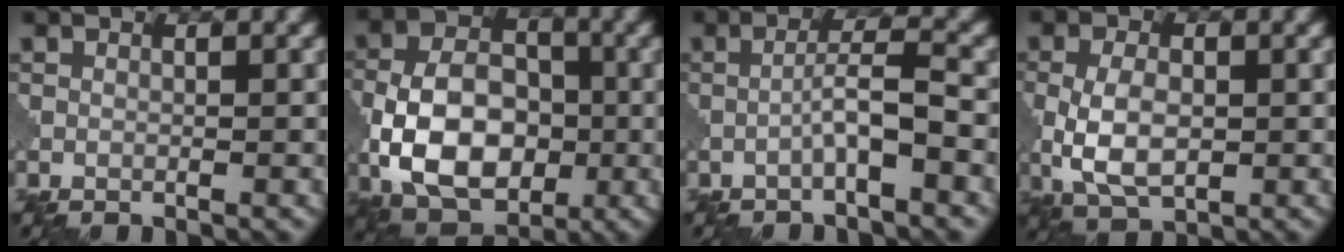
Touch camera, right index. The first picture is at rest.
{"total": 9.8, "force": [-2.4, 6.5, 7.0], "torque": [-0.132, 0.004, -0.053]}
{"total": 3.1, "force": [-1.3, 0.2, 2.8], "torque": [-0.051, 0.016, -0.029]}
{"total": 5.1, "force": [-0.8, 3.0, 4.1], "torque": [-0.087, -0.003, -0.016]}